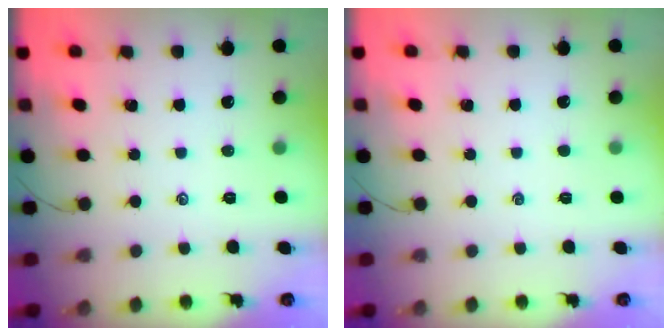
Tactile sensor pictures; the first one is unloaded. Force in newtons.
{"total": 0.0}